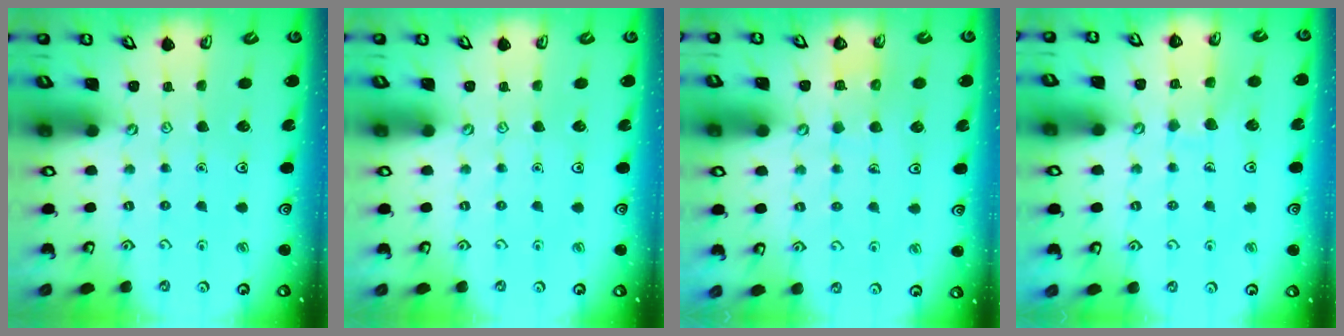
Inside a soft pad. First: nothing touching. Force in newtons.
{"total": 0.0}
{"total": 6.1, "press": 6.1, "slide": 0.5}
{"total": 7.3, "press": 7.3, "slide": 0.7}